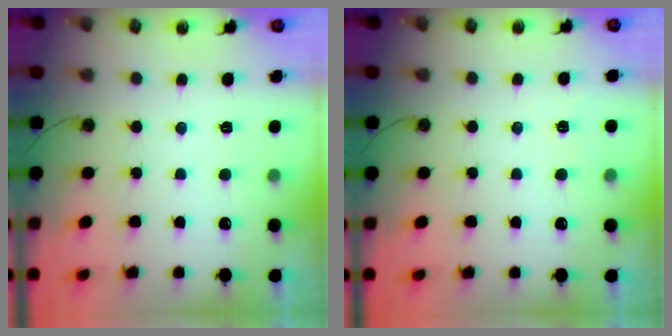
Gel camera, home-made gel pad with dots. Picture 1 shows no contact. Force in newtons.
{"total": 2.4, "press": 2.4, "slide": 0.4}